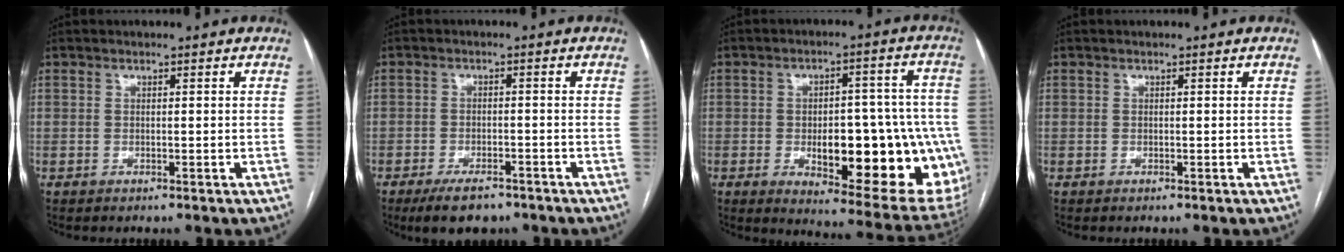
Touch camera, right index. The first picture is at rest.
{"total": 5.9, "force": [-4.4, 2.4, 3.1], "torque": [-0.054, -0.003, -0.069]}
{"total": 22.0, "force": [-5.3, 8.0, 19.9], "torque": [-0.173, 0.020, -0.043]}
{"total": 0.0}